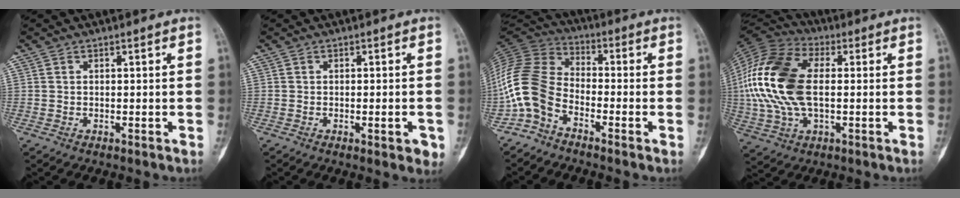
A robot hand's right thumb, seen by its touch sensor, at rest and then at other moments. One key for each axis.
{"total": 3.7, "fx": -1.2, "fy": 1.2, "fz": 3.3, "tx": -0.034, "ty": 0.001, "tz": -0.009}
{"total": 11.5, "fx": -5.3, "fy": 7.2, "fz": 7.2, "tx": -0.154, "ty": 0.051, "tz": -0.125}
{"total": 19.5, "fx": 0.7, "fy": 11.2, "fz": 15.9, "tx": -0.352, "ty": 0.014, "tz": 0.010}